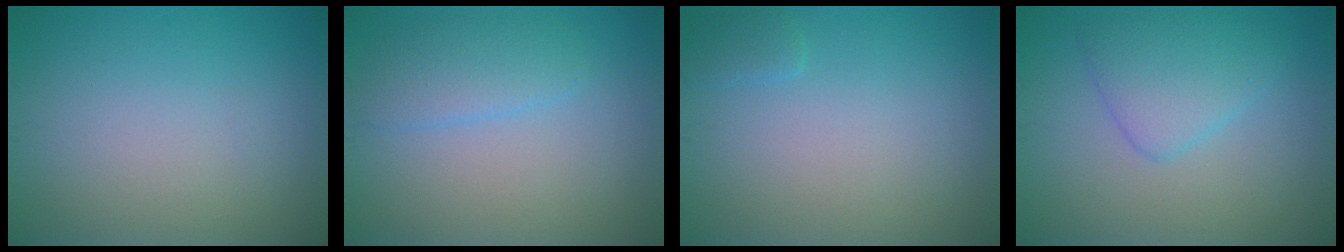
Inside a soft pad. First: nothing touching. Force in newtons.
{"total": 2.7, "press": 2.7, "slide": 0.2}
{"total": 0.9, "press": 0.9, "slide": 0.1}
{"total": 3.5, "press": 3.5, "slide": 0.2}